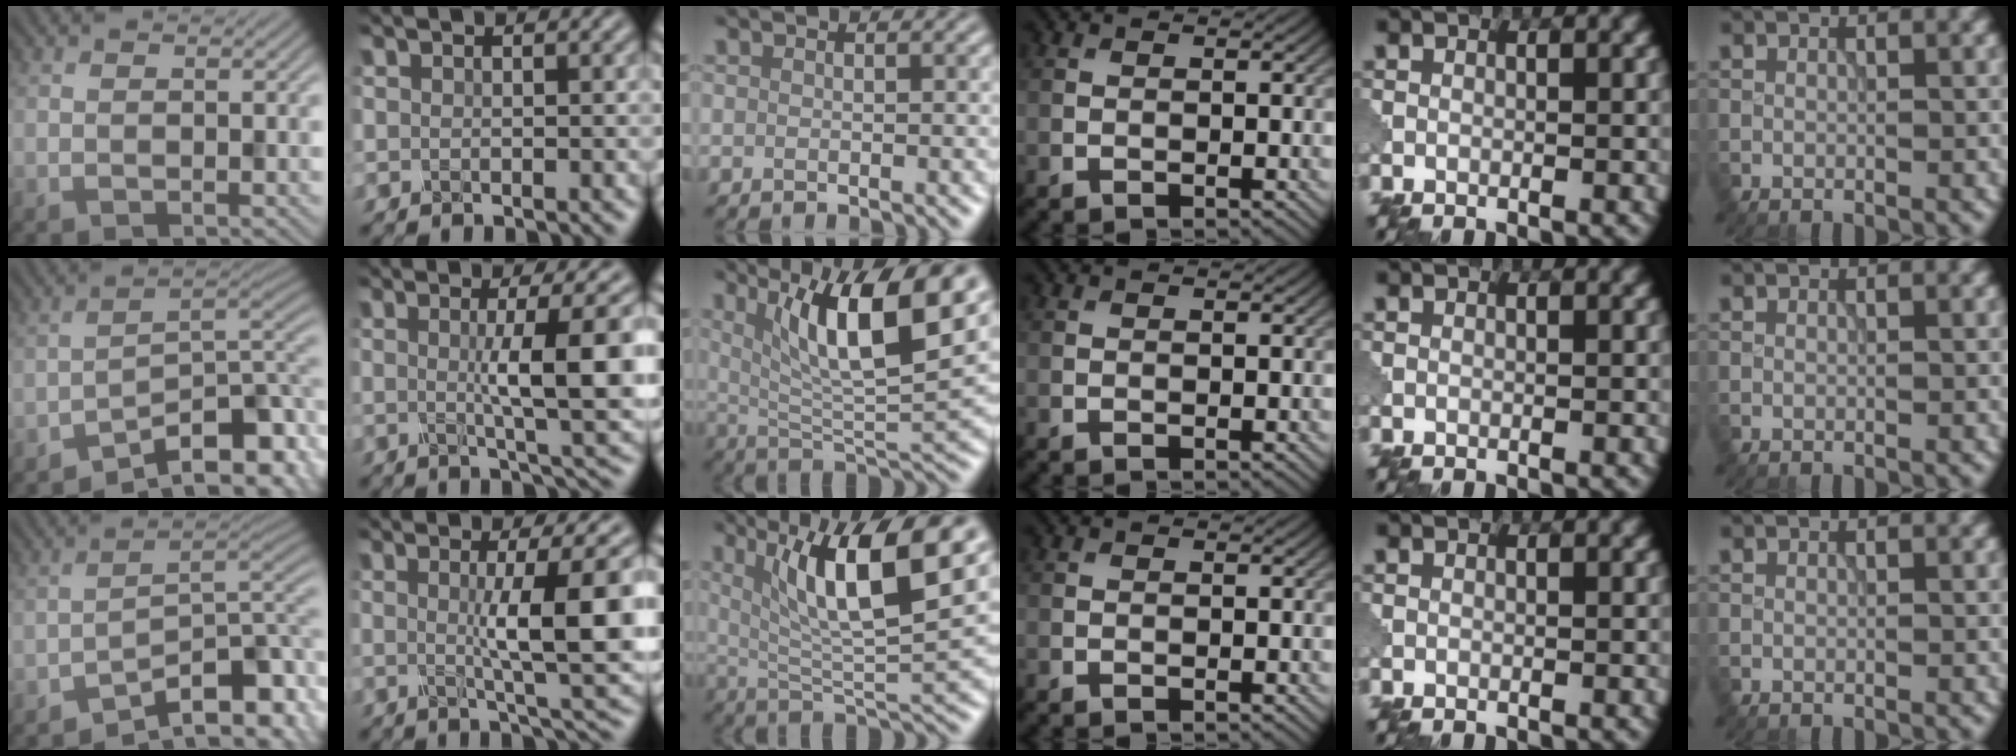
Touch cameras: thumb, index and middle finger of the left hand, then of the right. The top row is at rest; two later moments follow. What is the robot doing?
{"motion": "shake", "object": "salt shaker"}